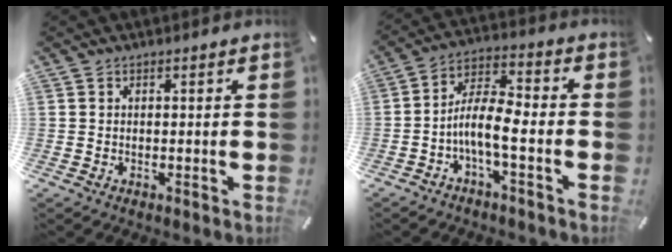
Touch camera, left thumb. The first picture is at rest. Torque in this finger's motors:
{"motor_torque": [-0.22, 1.09, 0.81, 0.14, 0.08]}